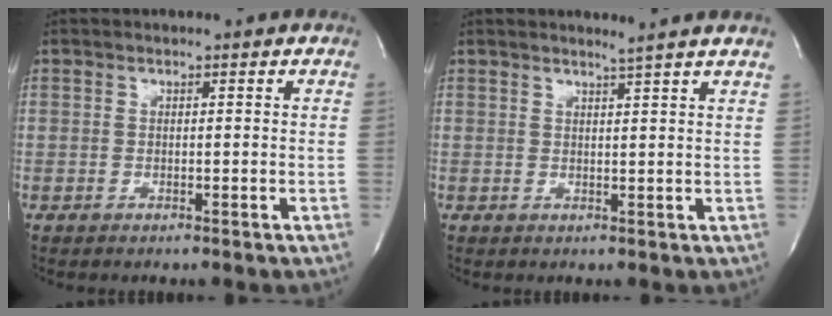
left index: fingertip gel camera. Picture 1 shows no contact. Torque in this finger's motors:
{"motor_torque": [-0.24, 0.08, 0.02, -0.02]}